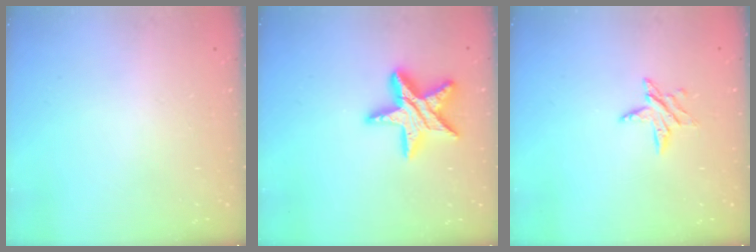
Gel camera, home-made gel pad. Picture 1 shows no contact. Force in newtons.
{"total": 15.5, "press": 15.5, "slide": 0.7}
{"total": 6.7, "press": 6.6, "slide": 0.7}